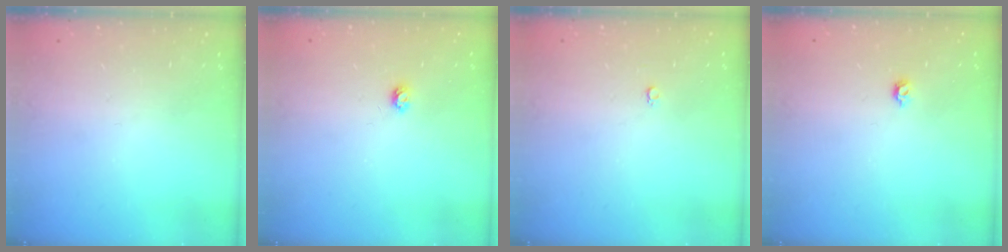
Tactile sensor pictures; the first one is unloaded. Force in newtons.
{"total": 4.2, "press": 4.2, "slide": 0.5}
{"total": 2.6, "press": 2.6, "slide": 0.3}
{"total": 4.1, "press": 4.0, "slide": 0.8}